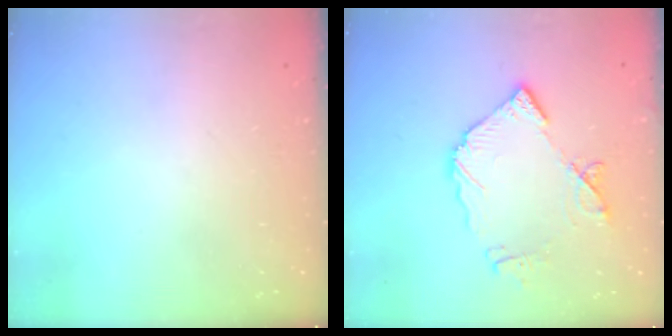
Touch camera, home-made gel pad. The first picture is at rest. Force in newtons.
{"total": 12.0, "press": 11.9, "slide": 1.5}